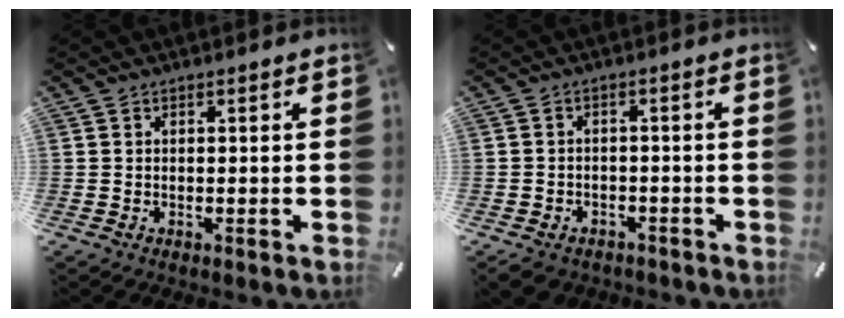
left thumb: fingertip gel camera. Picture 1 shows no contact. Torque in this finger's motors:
{"motor_torque": [0.75, 1.95, 0.27, 0.29, 0.13]}